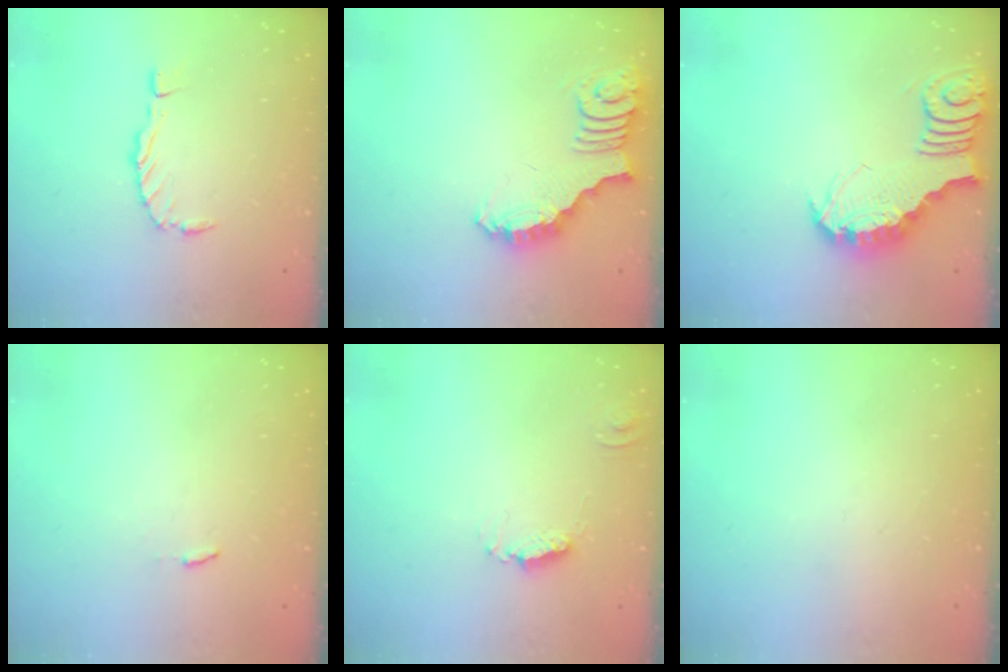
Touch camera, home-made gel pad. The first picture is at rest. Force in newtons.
{"total": 2.5, "press": 2.5, "slide": 0.5}
{"total": 3.8, "press": 3.8, "slide": 0.4}
{"total": 2.9, "press": 2.9, "slide": 0.3}
{"total": 4.2, "press": 4.2, "slide": 0.5}
{"total": 0.0}